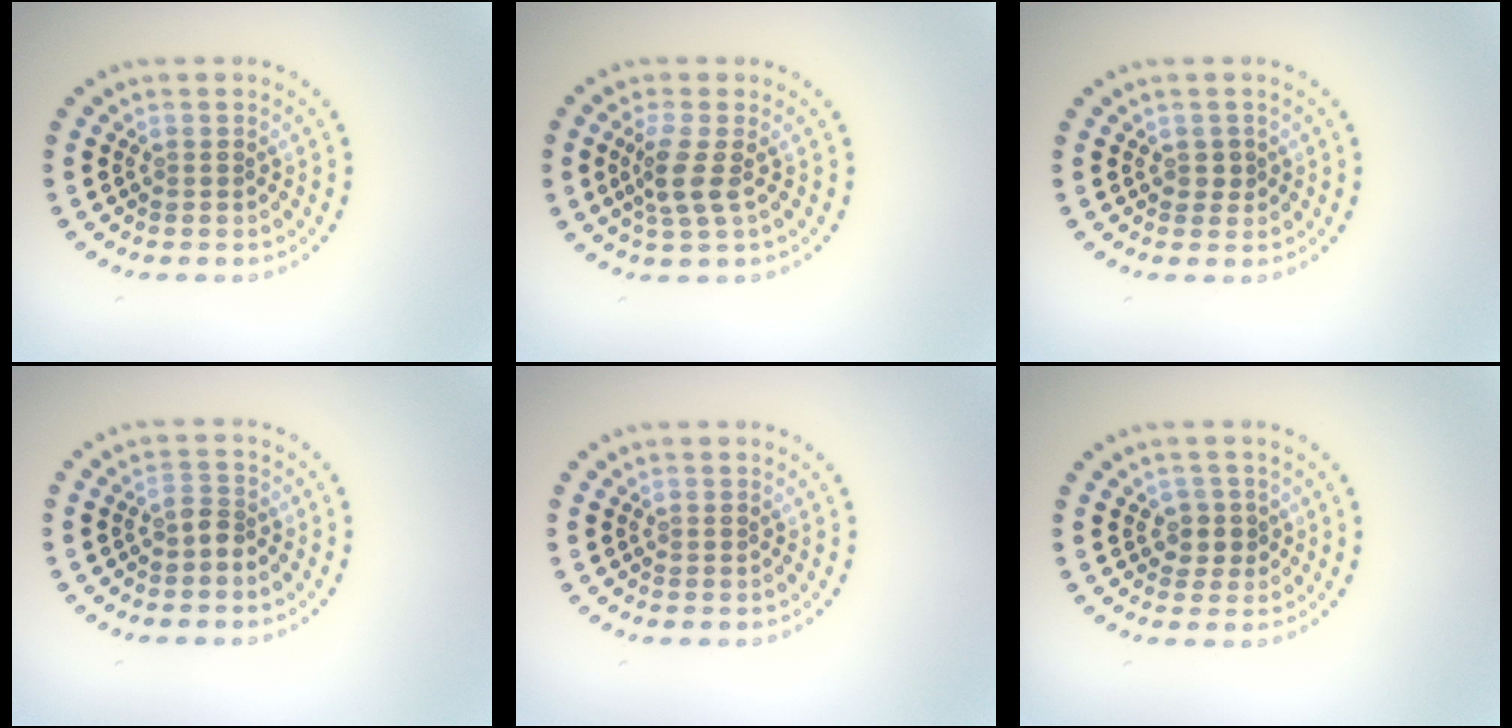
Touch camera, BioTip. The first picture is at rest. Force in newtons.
{"total": 2.5, "press": 2.0, "slide": 1.6}
{"total": 1.0, "press": 0.9, "slide": 0.4}
{"total": 1.5, "press": 1.1, "slide": 1.0}
{"total": 0.0}
{"total": 1.9, "press": 1.6, "slide": 1.1}